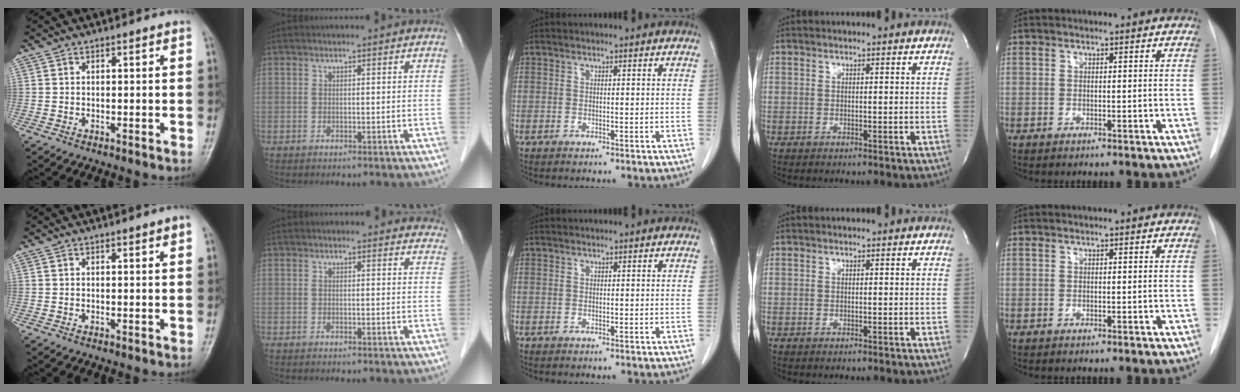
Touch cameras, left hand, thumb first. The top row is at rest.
{"thumb": {"total": 1.6, "force": [0.9, 0.2, 1.4], "torque": [-0.021, -0.002, 0.010]}, "index": {"total": 8.1, "force": [7.7, 2.3, 1.3], "torque": [0.020, -0.001, 0.056]}}